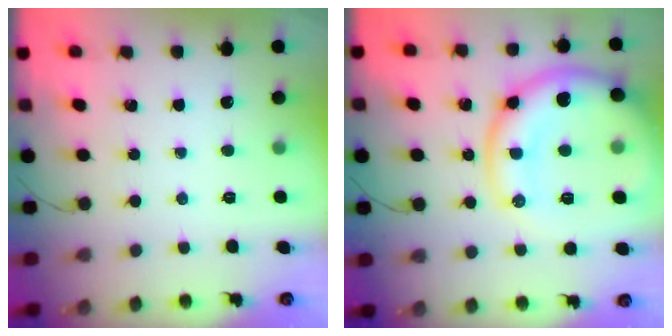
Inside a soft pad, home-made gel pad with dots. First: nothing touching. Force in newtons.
{"total": 20.3, "press": 20.1, "slide": 2.4}